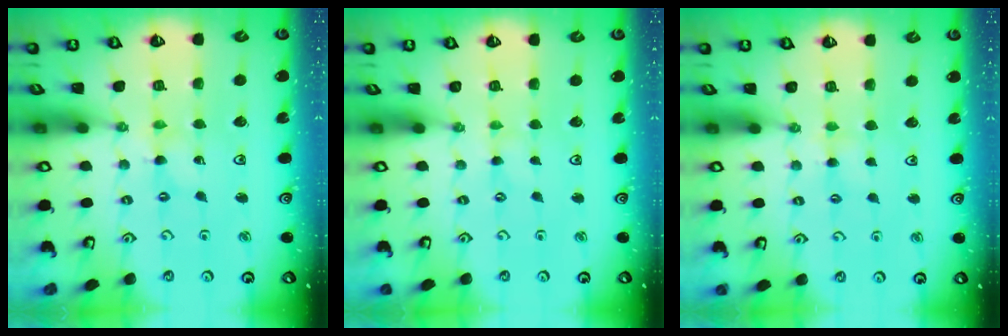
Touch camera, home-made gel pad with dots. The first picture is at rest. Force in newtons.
{"total": 0.7, "press": 0.7, "slide": 0.1}
{"total": 2.7, "press": 2.7, "slide": 0.4}